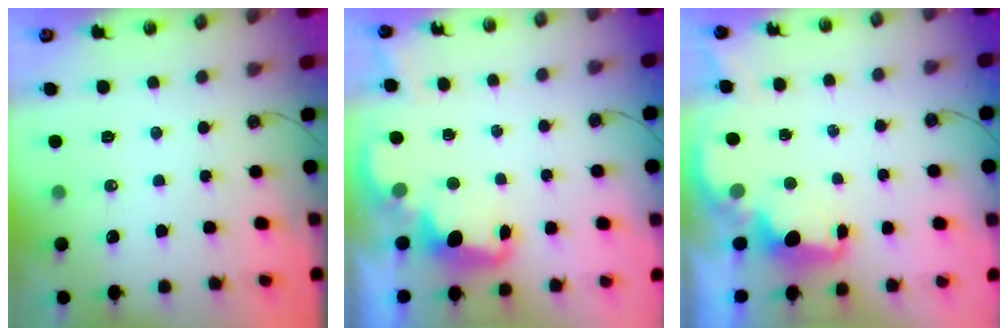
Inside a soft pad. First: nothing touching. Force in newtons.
{"total": 2.6, "press": 2.5, "slide": 0.6}
{"total": 2.2, "press": 2.0, "slide": 0.7}